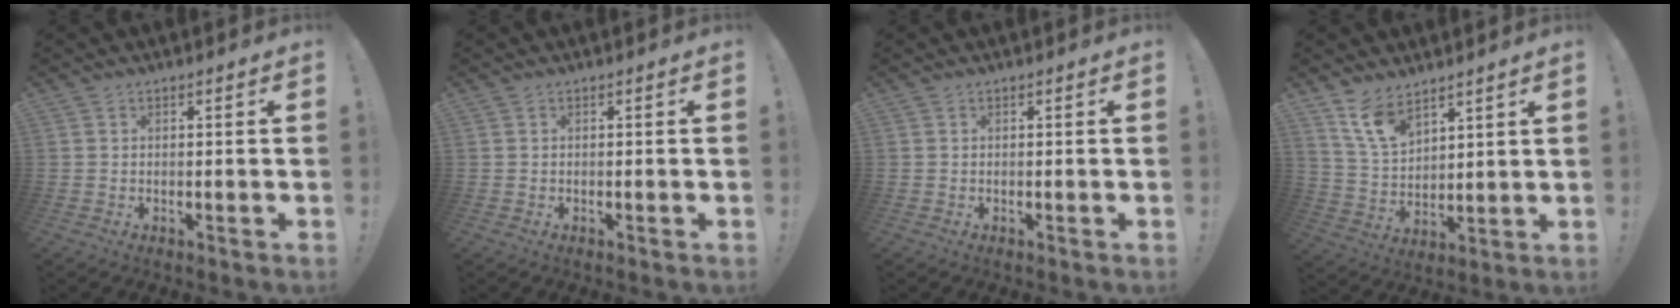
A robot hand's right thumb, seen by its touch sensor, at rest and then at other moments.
{"total": 0.0}
{"total": 0.0}
{"total": 10.6, "force": [7.8, 5.5, 4.5], "torque": [-0.099, -0.040, 0.155]}